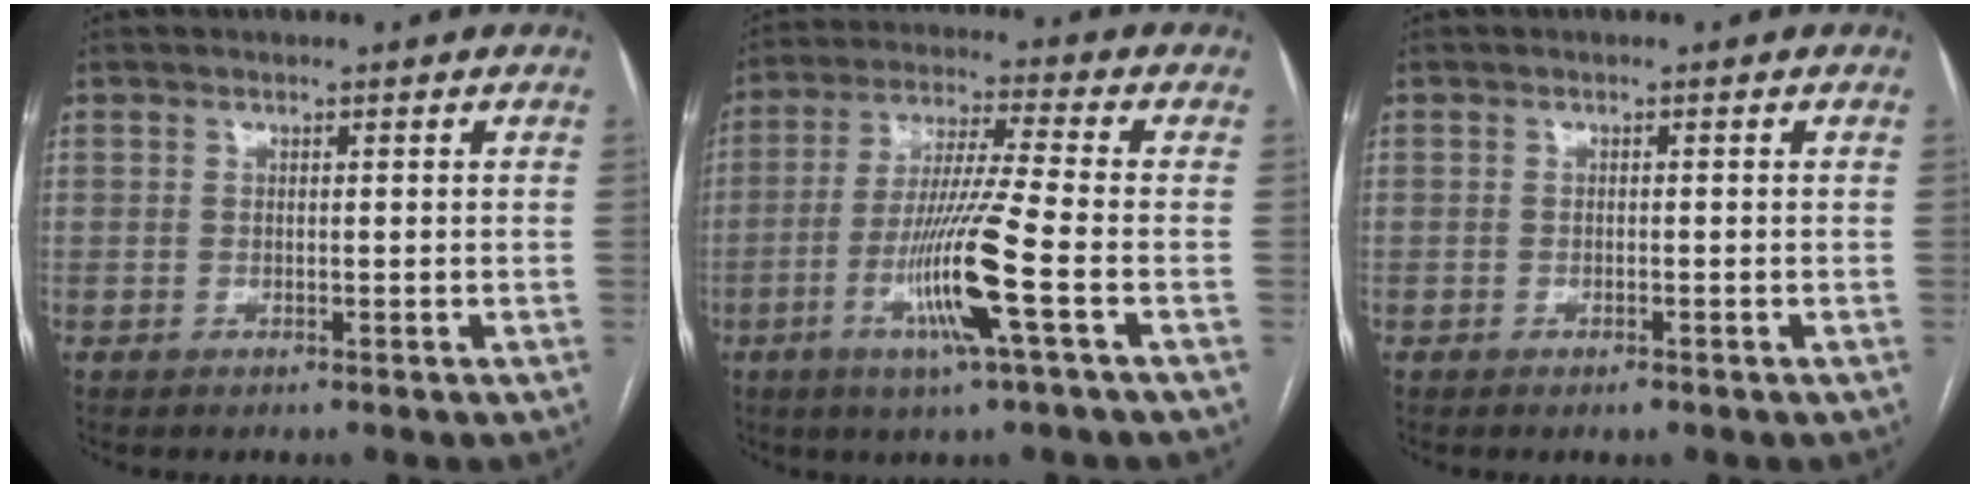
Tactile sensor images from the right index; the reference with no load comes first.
{"total": 12.3, "force": [-4.2, -1.0, 11.5], "torque": [-0.227, -0.015, -0.085]}
{"total": 1.0, "force": [-0.7, 0.3, 0.6], "torque": [-0.011, -0.001, -0.008]}